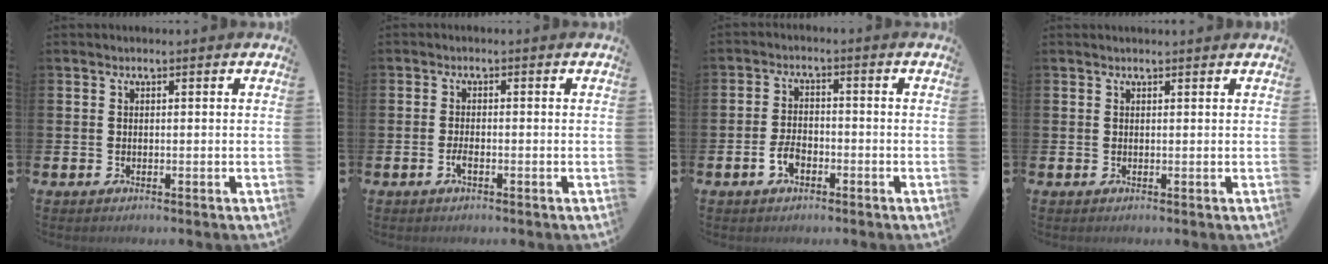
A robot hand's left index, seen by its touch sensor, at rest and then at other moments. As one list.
[{"total": 1.5, "force": [-0.7, 0.4, 1.3], "torque": [-0.032, 0.003, -0.011]}, {"total": 3.2, "force": [-1.5, 1.9, 2.1], "torque": [-0.039, 0.005, -0.029]}, {"total": 0.6, "force": [0.6, 0.0, 0.1], "torque": [0.006, -0.004, 0.010]}]